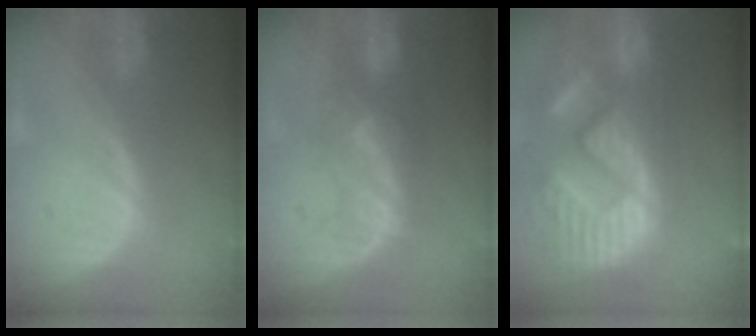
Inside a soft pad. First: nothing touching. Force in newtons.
{"total": 6.1, "press": 6.0, "slide": 1.2}
{"total": 15.3, "press": 12.5, "slide": 8.8}